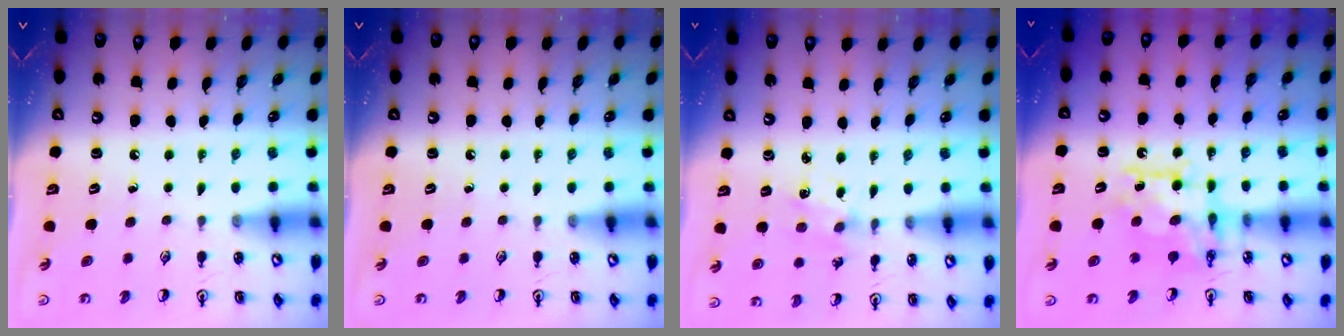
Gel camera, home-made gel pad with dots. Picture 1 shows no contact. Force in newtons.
{"total": 0.0}
{"total": 1.9, "press": 1.8, "slide": 0.4}
{"total": 9.9, "press": 9.9, "slide": 0.6}